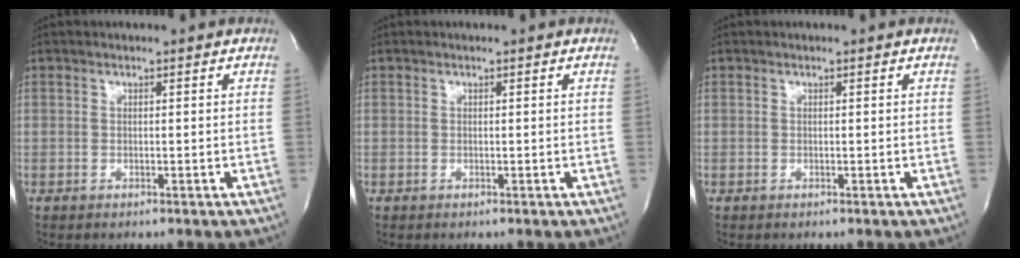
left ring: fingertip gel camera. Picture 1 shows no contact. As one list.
[{"total": 0.0}, {"total": 0.0}]